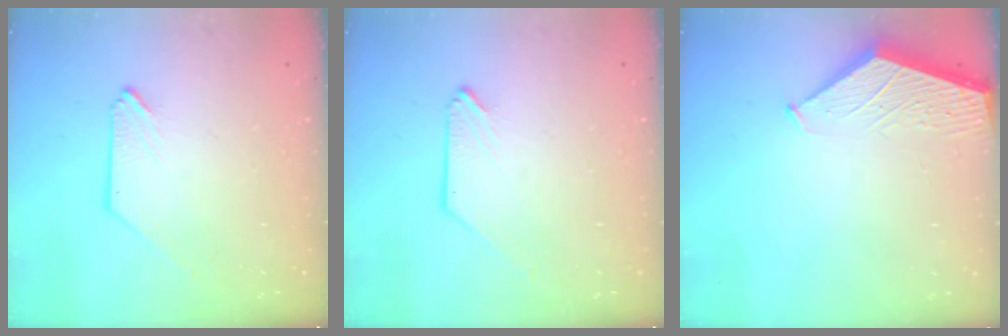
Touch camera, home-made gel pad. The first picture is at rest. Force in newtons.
{"total": 0.0}
{"total": 1.5, "press": 1.5, "slide": 0.2}